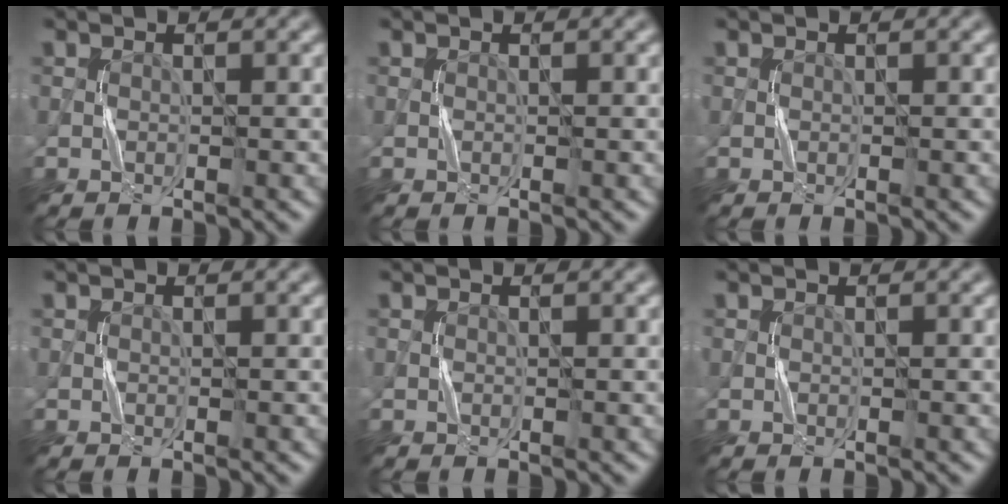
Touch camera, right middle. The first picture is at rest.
{"total": 0.0}
{"total": 0.0}
{"total": 0.0}
{"total": 0.0}
{"total": 0.0}